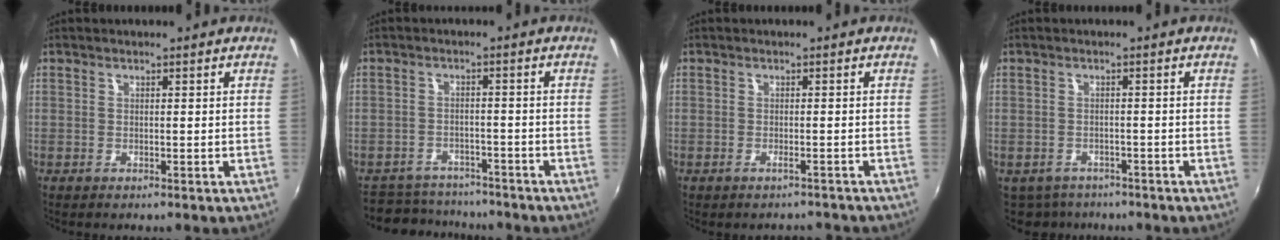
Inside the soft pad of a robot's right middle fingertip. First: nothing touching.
{"total": 8.9, "force": [-8.0, 3.7, 1.5], "torque": [-0.049, 0.010, -0.118]}
{"total": 3.2, "force": [-3.0, 0.7, 0.8], "torque": [-0.014, -0.008, -0.038]}
{"total": 5.3, "force": [-4.3, 3.0, 1.0], "torque": [-0.033, -0.012, -0.064]}